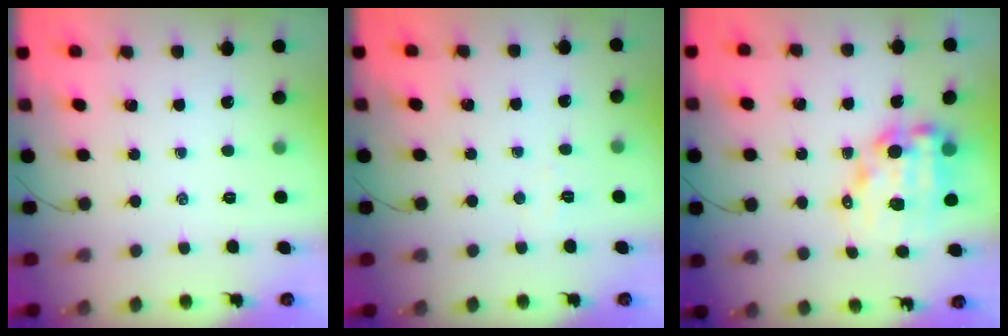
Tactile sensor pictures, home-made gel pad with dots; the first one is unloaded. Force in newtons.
{"total": 2.4, "press": 2.3, "slide": 0.6}
{"total": 12.6, "press": 12.2, "slide": 3.3}